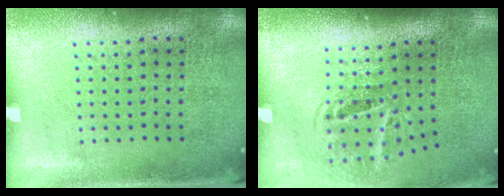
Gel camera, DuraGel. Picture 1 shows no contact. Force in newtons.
{"total": 1.8, "press": 1.2, "slide": 1.3}